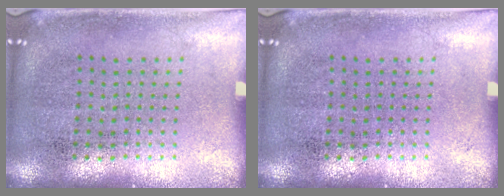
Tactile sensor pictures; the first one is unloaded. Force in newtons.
{"total": 0.0}